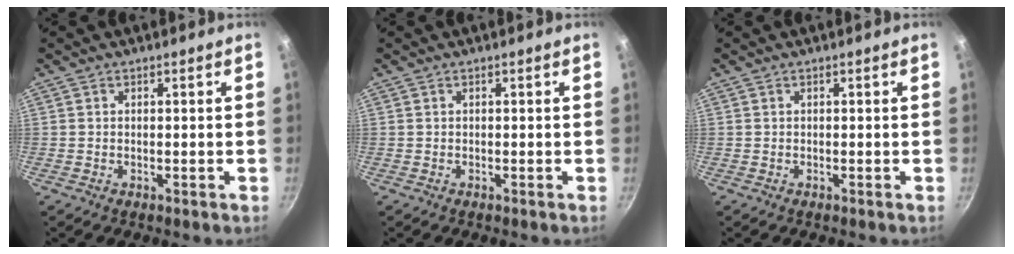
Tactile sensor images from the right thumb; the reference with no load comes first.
{"total": 0.0}
{"total": 0.0}